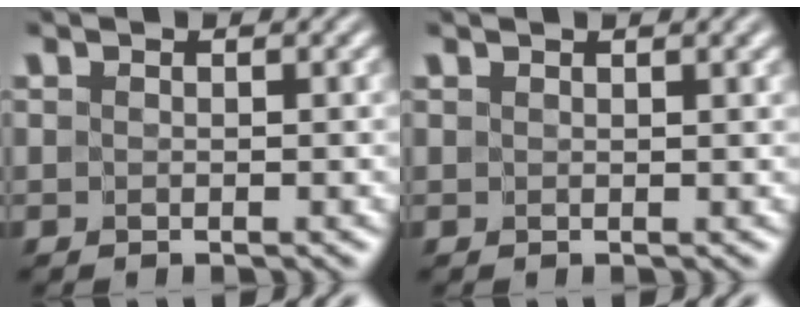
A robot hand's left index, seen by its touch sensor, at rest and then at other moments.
{"total": 1.5, "force": [1.2, 0.2, 0.9], "torque": [-0.010, -0.004, 0.012]}